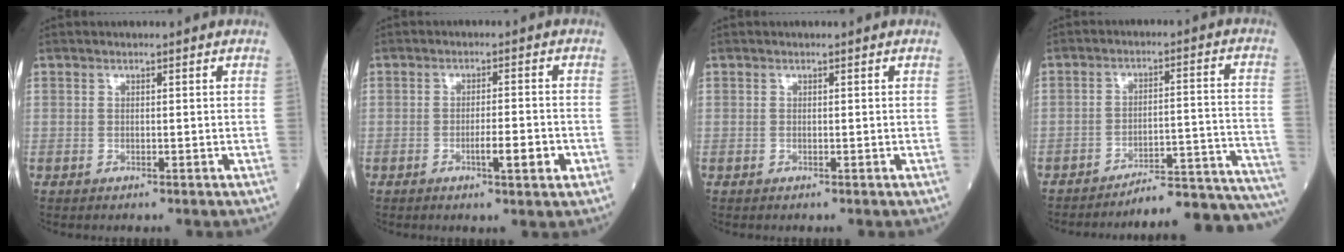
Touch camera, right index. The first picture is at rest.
{"total": 3.1, "force": [-1.0, 0.3, 2.9], "torque": [-0.047, -0.001, -0.012]}
{"total": 0.0}
{"total": 18.5, "force": [-18.1, -1.0, 3.7], "torque": [0.006, 0.025, -0.233]}